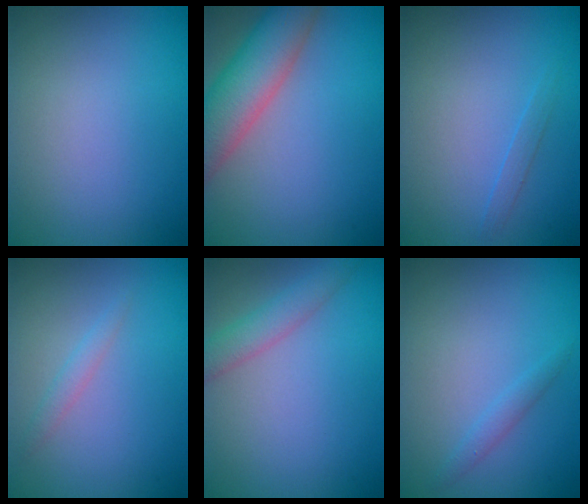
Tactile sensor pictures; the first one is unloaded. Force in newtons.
{"total": 7.6, "press": 7.6, "slide": 0.5}
{"total": 0.9, "press": 0.9, "slide": 0.0}
{"total": 1.1, "press": 1.1, "slide": 0.2}
{"total": 2.5, "press": 2.5, "slide": 0.1}
{"total": 1.1, "press": 1.1, "slide": 0.0}